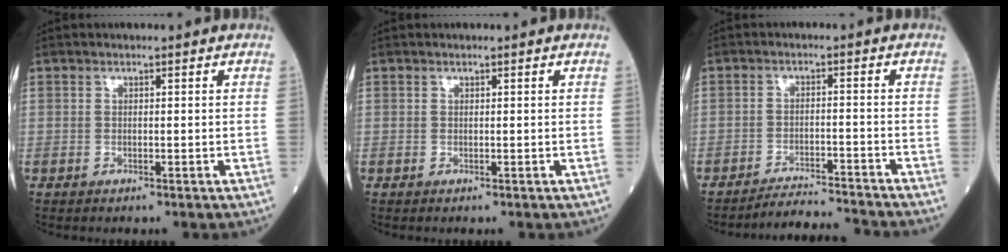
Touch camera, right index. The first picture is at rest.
{"total": 0.0}
{"total": 7.2, "force": [-7.0, -1.8, 0.2], "torque": [-0.002, -0.002, -0.117]}